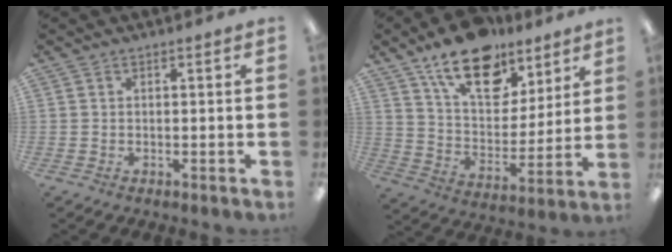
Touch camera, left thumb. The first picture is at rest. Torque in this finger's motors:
{"motor_torque": [1.93, 1.55, 1.73, -1.04, 0.12]}